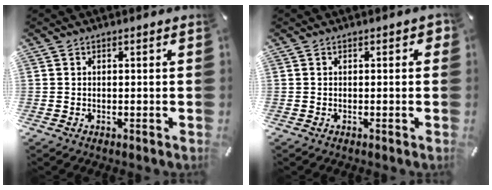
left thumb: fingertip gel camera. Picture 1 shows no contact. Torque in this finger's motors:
{"motor_torque": [-0.04, -0.01, -0.04, -0.02, -0.01]}